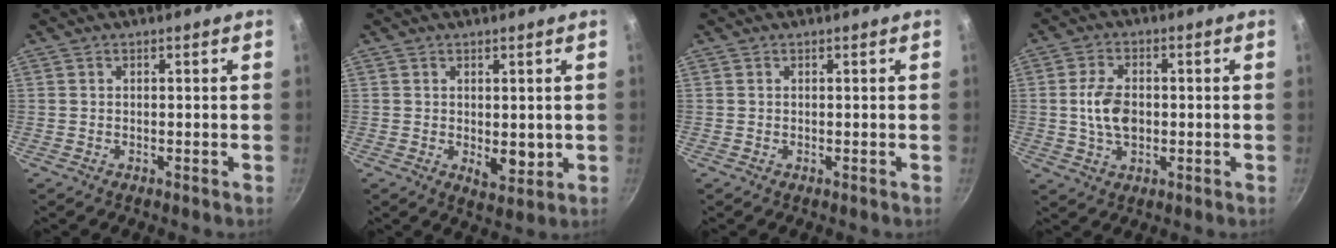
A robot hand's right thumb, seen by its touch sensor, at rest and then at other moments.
{"total": 4.7, "force": [0.2, 2.6, 3.9], "torque": [-0.044, -0.016, 0.009]}
{"total": 0.0}
{"total": 7.3, "force": [-0.3, 4.7, 5.6], "torque": [-0.097, 0.008, -0.006]}